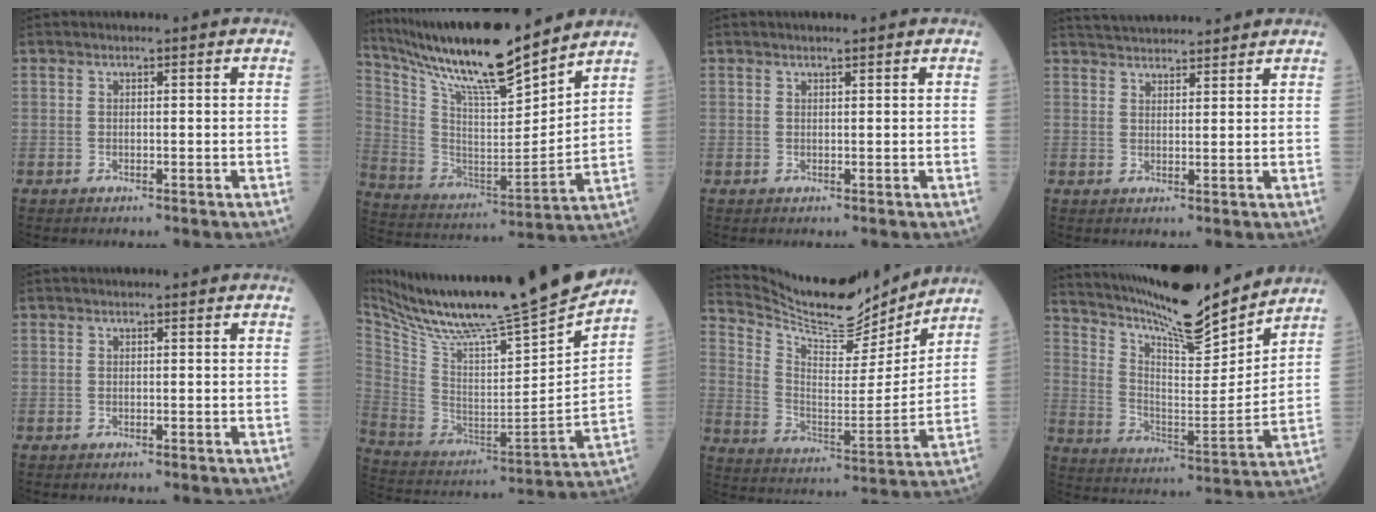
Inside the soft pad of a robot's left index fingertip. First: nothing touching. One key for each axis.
{"total": 20.5, "fx": 17.6, "fy": 1.5, "fz": 10.5, "tx": -0.205, "ty": -0.003, "tz": 0.314}
{"total": 1.4, "fx": 1.2, "fy": 0.0, "fz": 0.7, "tx": -0.012, "ty": 0.008, "tz": 0.021}
{"total": 9.4, "fx": 8.9, "fy": 1.1, "fz": 2.7, "tx": -0.048, "ty": 0.031, "tz": 0.134}
{"total": 0.0}
{"total": 26.7, "fx": 23.2, "fy": 0.1, "fz": 13.3, "tx": -0.242, "ty": -0.057, "tz": 0.371}
{"total": 16.6, "fx": 15.9, "fy": 2.8, "fz": 4.2, "tx": -0.097, "ty": -0.020, "tz": 0.261}
{"total": 18.9, "fx": 17.0, "fy": 1.8, "fz": 8.1, "tx": -0.156, "ty": -0.014, "tz": 0.277}